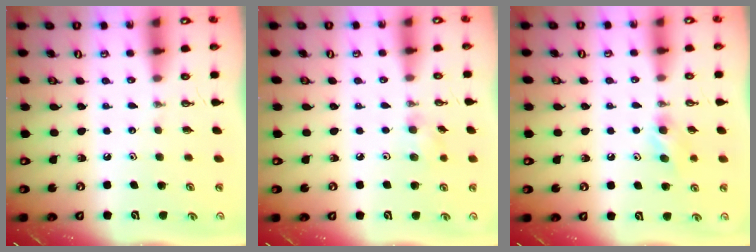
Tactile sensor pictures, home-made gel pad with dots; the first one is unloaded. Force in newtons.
{"total": 4.3, "press": 4.1, "slide": 1.3}
{"total": 7.5, "press": 6.6, "slide": 3.5}